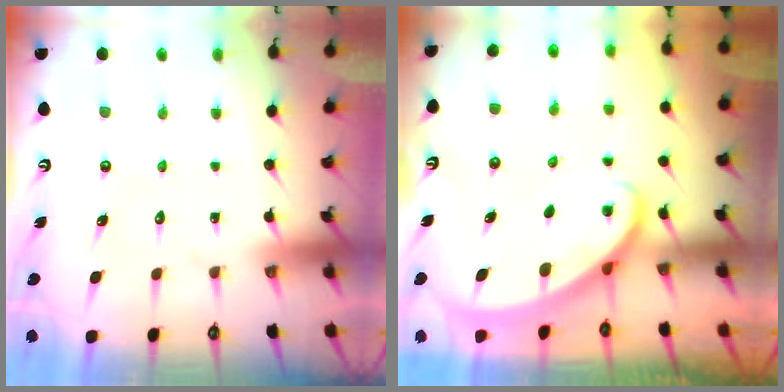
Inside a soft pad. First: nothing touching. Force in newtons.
{"total": 2.0, "press": 2.0, "slide": 0.2}